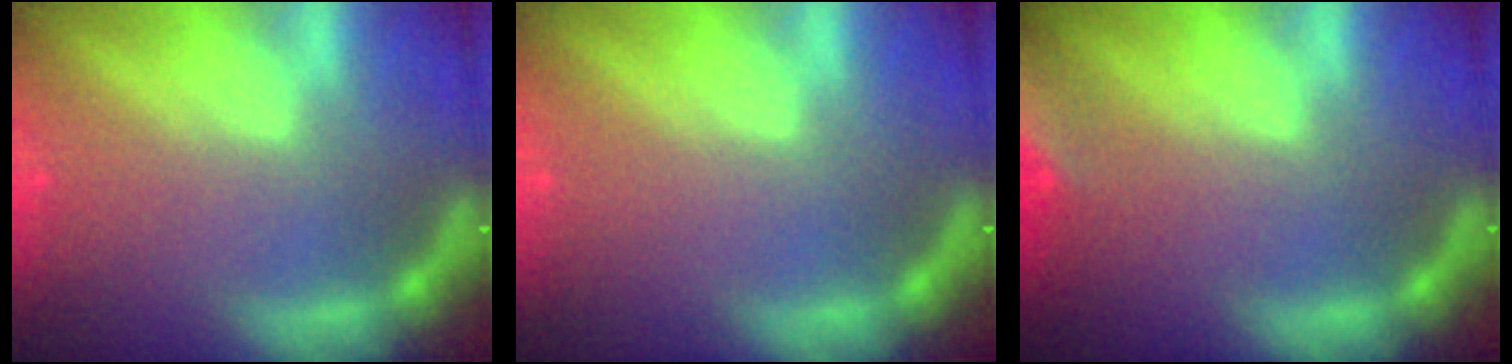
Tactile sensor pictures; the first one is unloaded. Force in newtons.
{"total": 0.0}
{"total": 8.5}